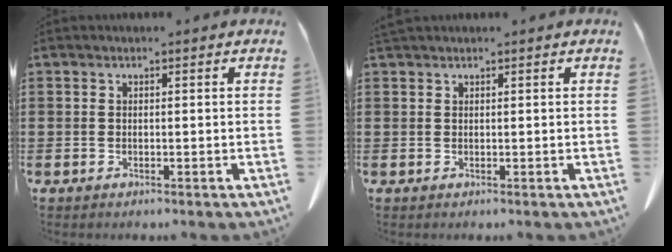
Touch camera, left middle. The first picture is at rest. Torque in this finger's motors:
{"motor_torque": [0.31, 0.28, 0.02, 0.01]}